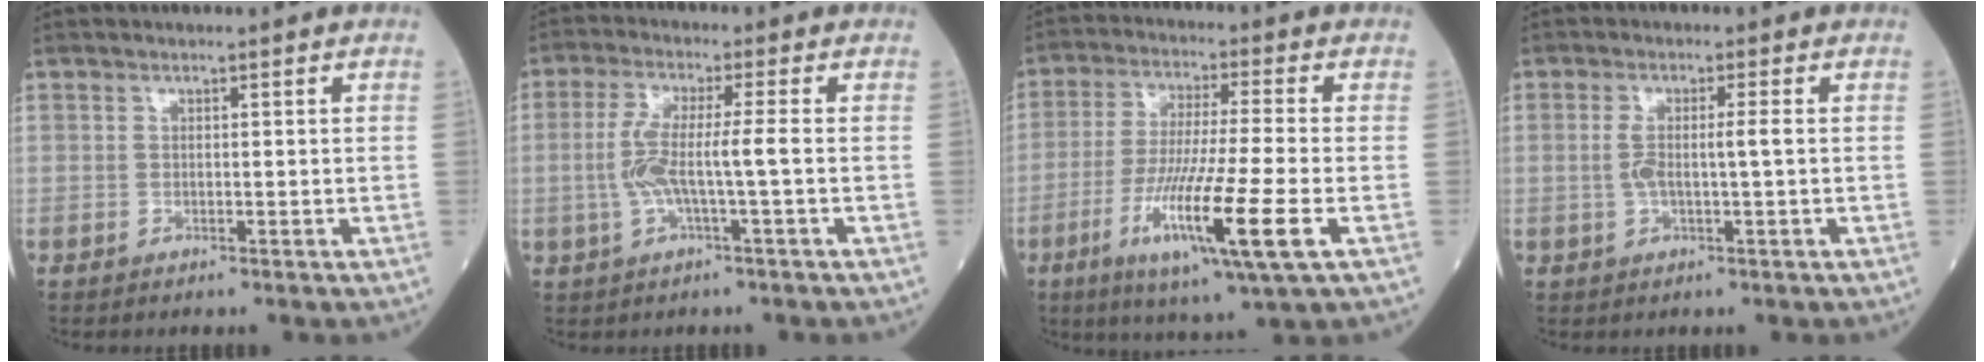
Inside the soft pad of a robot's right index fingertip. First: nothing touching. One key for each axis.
{"total": 6.5, "fx": -0.8, "fy": 0.3, "fz": 6.5, "tx": -0.139, "ty": 0.010, "tz": -0.017}
{"total": 14.4, "fx": -5.0, "fy": -0.2, "fz": 13.5, "tx": -0.257, "ty": -0.032, "tz": -0.092}
{"total": 3.7, "fx": 0.0, "fy": 0.3, "fz": 3.7, "tx": -0.078, "ty": 0.005, "tz": 0.002}